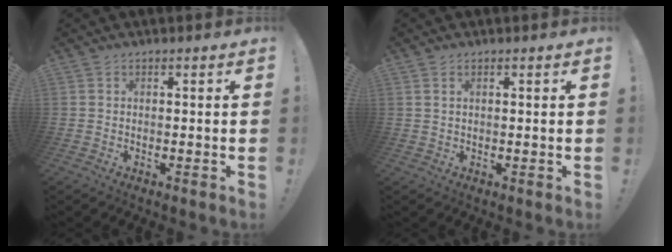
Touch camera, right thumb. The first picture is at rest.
{"total": 1.2, "force": [0.6, 0.6, 0.8], "torque": [-0.026, 0.005, 0.014]}